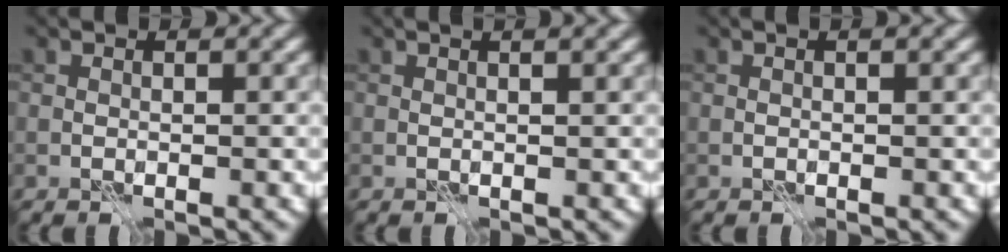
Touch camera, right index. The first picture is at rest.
{"total": 2.6, "force": [1.2, 1.0, 2.1], "torque": [-0.013, 0.005, -0.007]}
{"total": 0.9, "force": [0.3, 0.1, 0.9], "torque": [-0.018, 0.000, 0.000]}